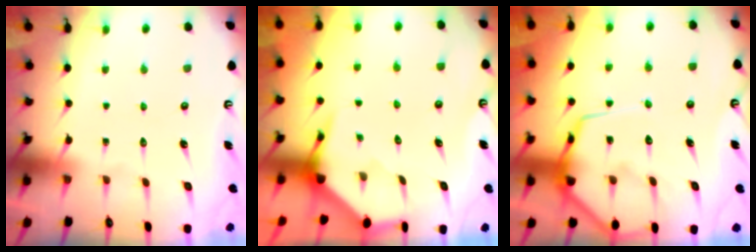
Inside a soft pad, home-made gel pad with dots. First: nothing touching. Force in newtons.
{"total": 4.0, "press": 4.0, "slide": 0.5}
{"total": 11.6, "press": 11.5, "slide": 1.3}